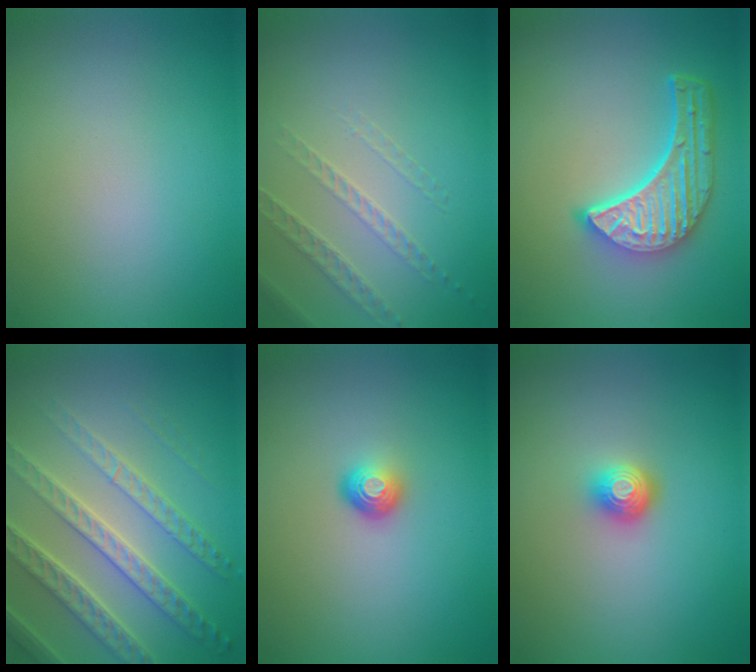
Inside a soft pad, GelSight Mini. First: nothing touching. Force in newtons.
{"total": 1.4, "press": 1.0, "slide": 0.9}
{"total": 5.7, "press": 4.5, "slide": 3.6}
{"total": 7.3, "press": 5.1, "slide": 5.2}
{"total": 1.7, "press": 1.1, "slide": 1.3}
{"total": 2.0, "press": 1.5, "slide": 1.3}